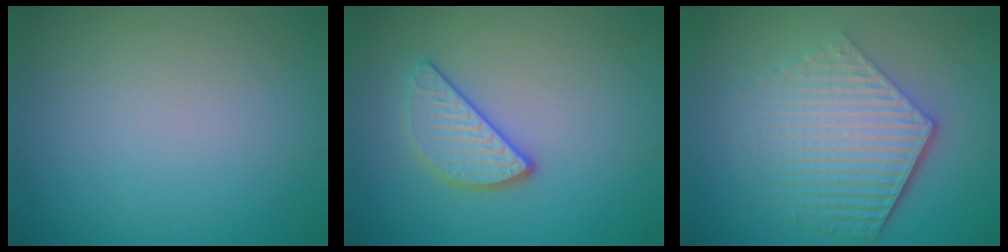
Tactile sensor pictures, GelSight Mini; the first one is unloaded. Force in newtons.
{"total": 3.0, "press": 2.6, "slide": 1.3}
{"total": 6.2, "press": 4.5, "slide": 4.3}